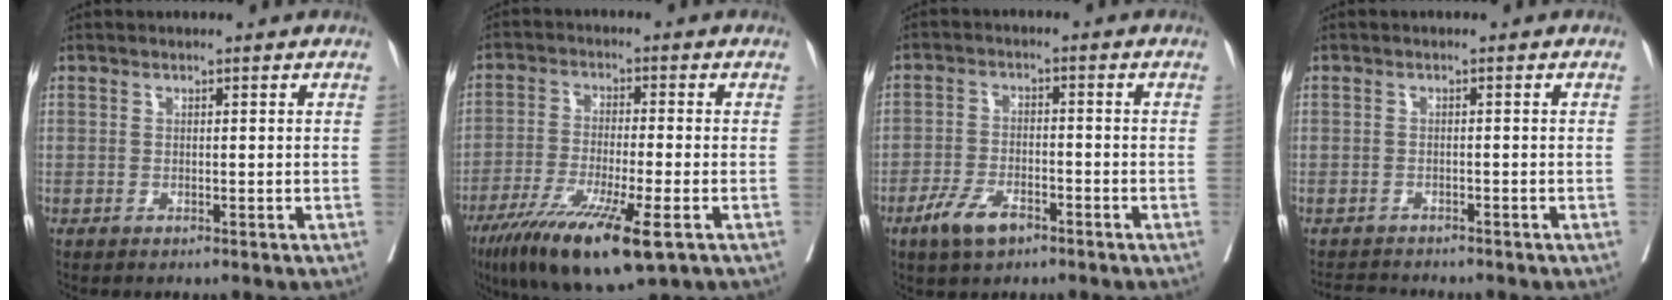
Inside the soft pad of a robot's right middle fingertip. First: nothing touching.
{"total": 13.8, "force": [-7.7, 1.7, 11.3], "torque": [-0.199, -0.041, -0.130]}
{"total": 5.8, "force": [-3.7, 2.3, 3.8], "torque": [-0.082, -0.003, -0.066]}
{"total": 3.3, "force": [-3.2, 0.5, 0.1], "torque": [0.002, -0.011, -0.052]}